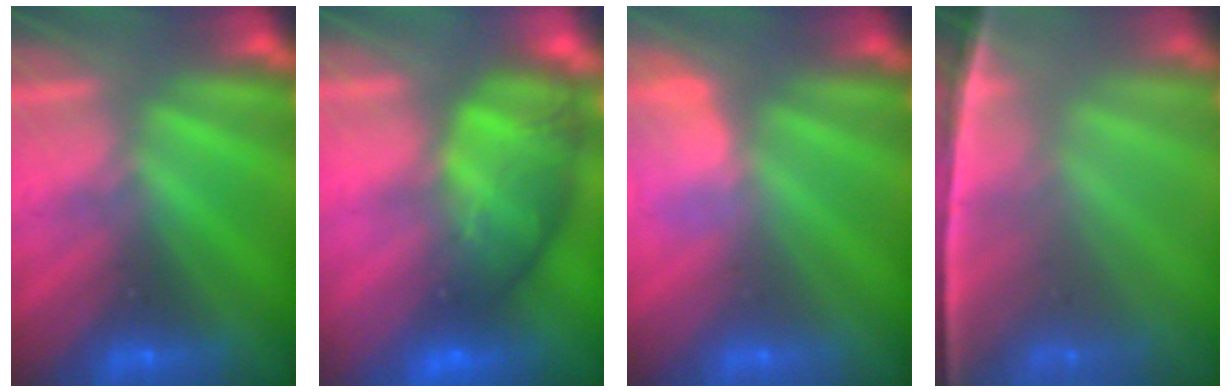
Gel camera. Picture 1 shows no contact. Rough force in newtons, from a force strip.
{"total": 7.1}
{"total": 2.9}
{"total": 7.4}